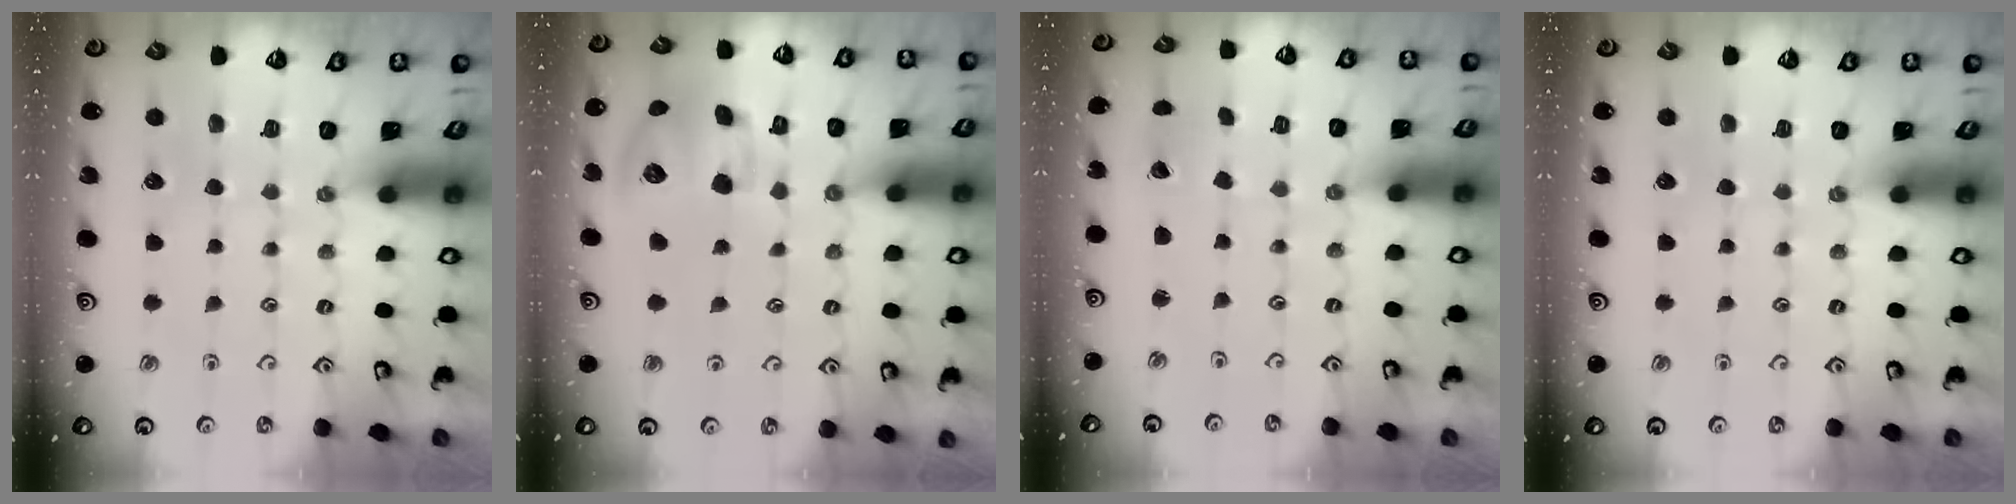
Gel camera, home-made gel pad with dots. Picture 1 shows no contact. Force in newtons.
{"total": 13.9, "press": 13.7, "slide": 2.4}
{"total": 2.0, "press": 2.0, "slide": 0.2}
{"total": 0.0}